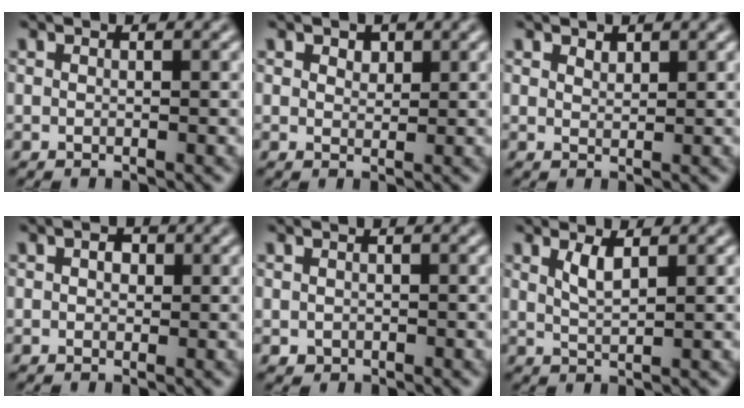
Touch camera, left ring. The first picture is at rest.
{"total": 1.2, "force": [0.8, 0.8, 0.5], "torque": [-0.005, -0.002, 0.014]}
{"total": 0.9, "force": [0.8, 0.3, 0.2], "torque": [-0.005, -0.001, 0.017]}
{"total": 1.4, "force": [0.4, 1.1, 0.9], "torque": [-0.009, 0.002, 0.000]}
{"total": 0.6, "force": [-0.2, 0.6, 0.1], "torque": [0.004, -0.006, -0.003]}
{"total": 1.8, "force": [1.0, 0.5, 1.4], "torque": [-0.031, -0.003, 0.022]}